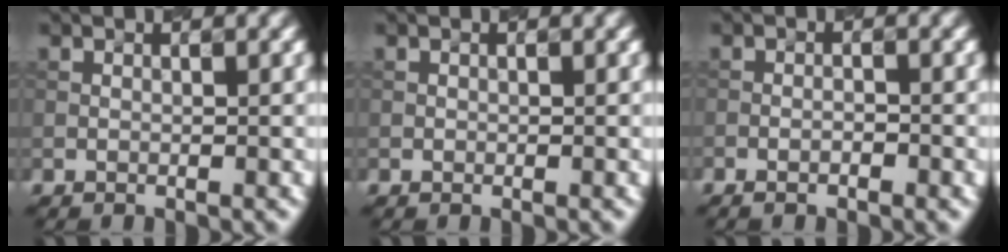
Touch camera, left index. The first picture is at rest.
{"total": 0.0}
{"total": 2.1, "force": [-0.9, 0.7, 1.7], "torque": [-0.017, 0.004, -0.016]}